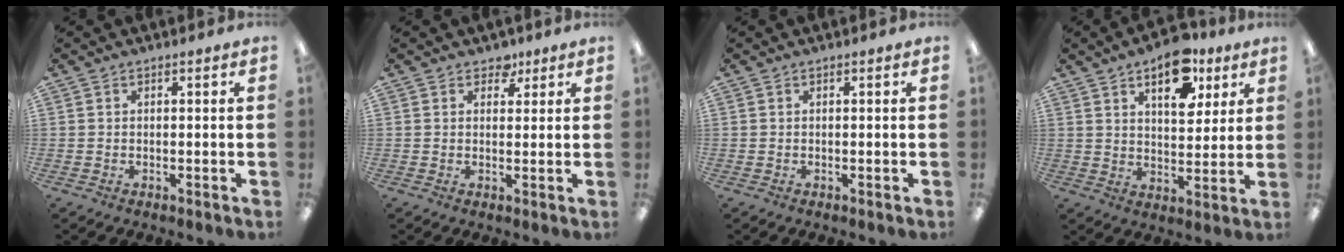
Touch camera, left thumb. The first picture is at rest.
{"total": 3.4, "force": [2.2, 2.3, 1.2], "torque": [-0.003, -0.007, 0.035]}
{"total": 0.0}
{"total": 13.0, "force": [7.8, 6.7, 8.0], "torque": [-0.093, -0.035, 0.129]}